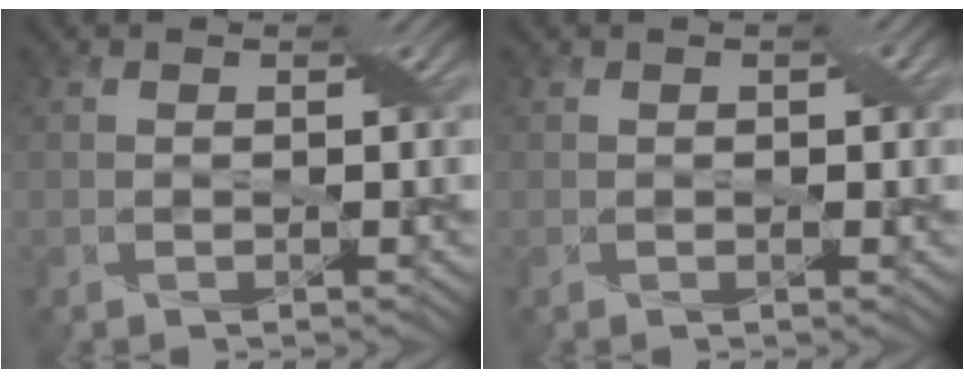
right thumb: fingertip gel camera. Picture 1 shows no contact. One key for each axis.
{"total": 1.6, "fx": 0.3, "fy": 0.6, "fz": 1.5, "tx": -0.020, "ty": 0.003, "tz": 0.008}